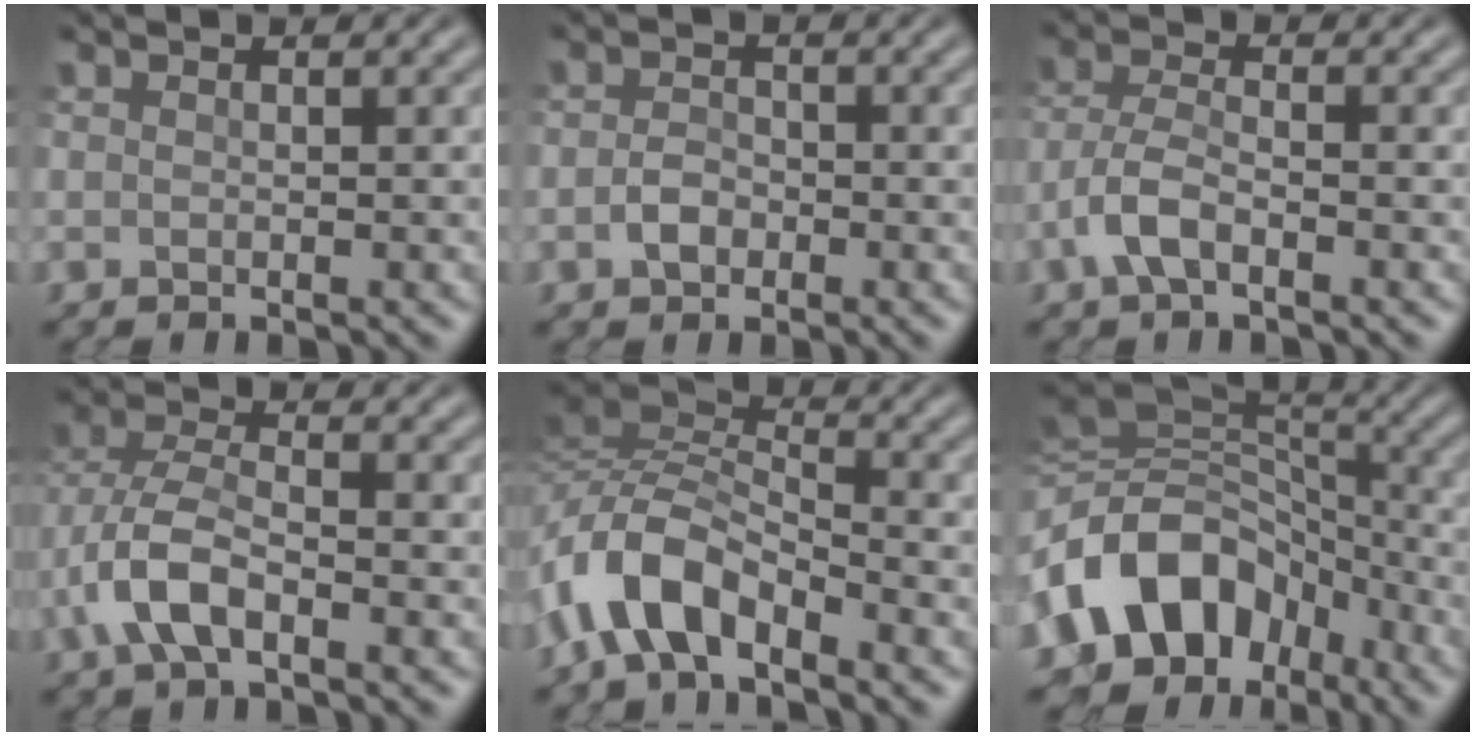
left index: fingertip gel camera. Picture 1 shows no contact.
{"total": 2.0, "force": [-0.7, 1.4, 1.1], "torque": [-0.024, 0.002, -0.018]}
{"total": 3.4, "force": [-1.7, 1.5, 2.6], "torque": [-0.059, 0.003, -0.044]}
{"total": 5.7, "force": [-2.4, 2.7, 4.4], "torque": [-0.097, 0.002, -0.056]}
{"total": 6.6, "force": [-3.9, 2.9, 4.3], "torque": [-0.080, 0.004, -0.091]}
{"total": 12.2, "force": [-4.6, 9.1, 6.6], "torque": [-0.125, 0.011, -0.097]}